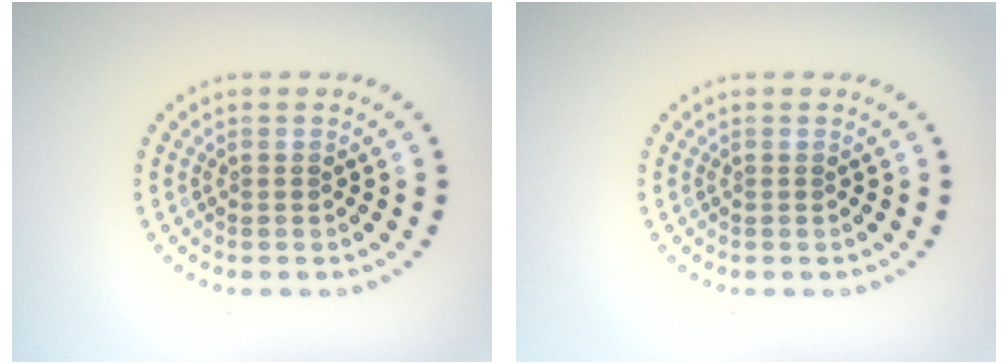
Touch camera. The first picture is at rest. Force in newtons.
{"total": 0.0}